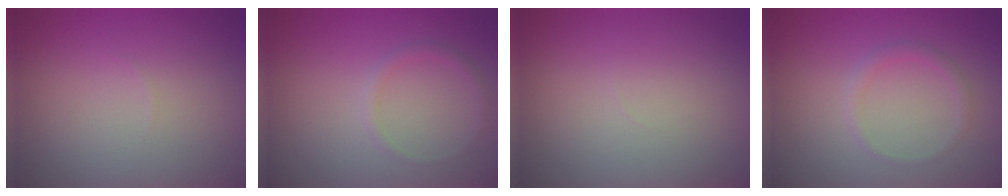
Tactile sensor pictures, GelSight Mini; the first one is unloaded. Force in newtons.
{"total": 0.9, "press": 0.9, "slide": 0.1}
{"total": 0.0}
{"total": 1.2, "press": 1.2, "slide": 0.0}